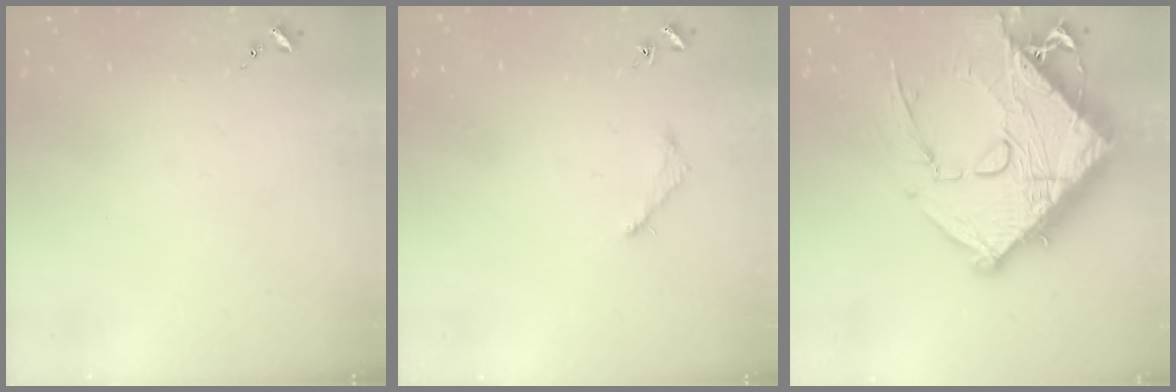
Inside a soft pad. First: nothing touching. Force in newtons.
{"total": 3.0, "press": 3.0, "slide": 0.4}
{"total": 25.7, "press": 25.6, "slide": 2.6}